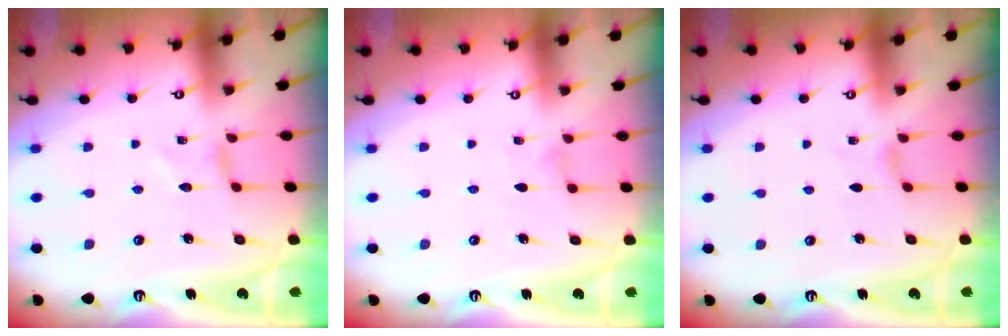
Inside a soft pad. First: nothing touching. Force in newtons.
{"total": 0.0}
{"total": 1.1, "press": 1.1, "slide": 0.2}